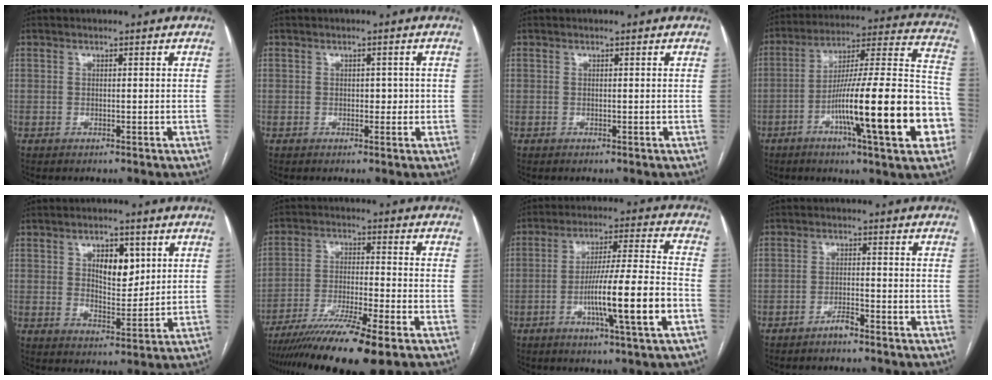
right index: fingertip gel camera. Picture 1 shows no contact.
{"total": 1.6, "force": [-0.1, 1.1, 1.1], "torque": [-0.010, 0.008, -0.002]}
{"total": 0.0}
{"total": 23.9, "force": [-8.0, 1.8, 22.5], "torque": [-0.291, 0.007, -0.123]}
{"total": 6.7, "force": [2.5, 3.3, 5.3], "torque": [-0.081, 0.001, 0.047]}
{"total": 13.4, "force": [-9.8, -0.6, 9.1], "torque": [-0.162, -0.033, -0.165]}
{"total": 13.8, "force": [-4.5, -0.3, 13.1], "torque": [-0.224, -0.001, -0.077]}
{"total": 2.2, "force": [-1.8, 0.3, 1.2], "torque": [-0.021, 0.001, -0.032]}